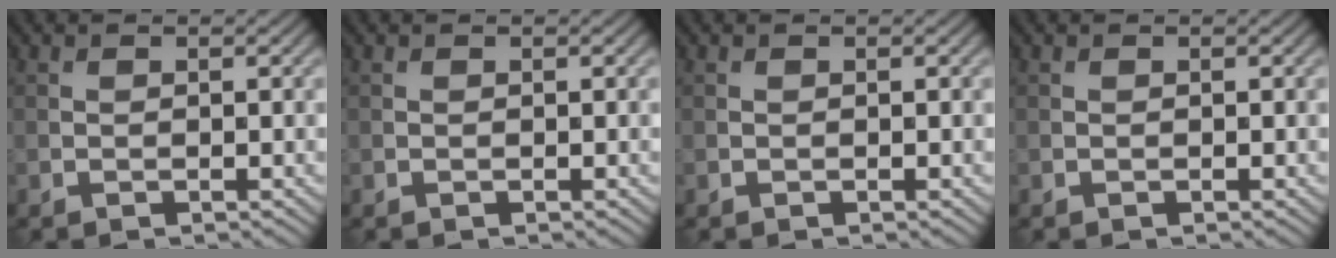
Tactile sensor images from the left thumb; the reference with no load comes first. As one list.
[{"total": 0.0}, {"total": 0.0}, {"total": 0.0}]